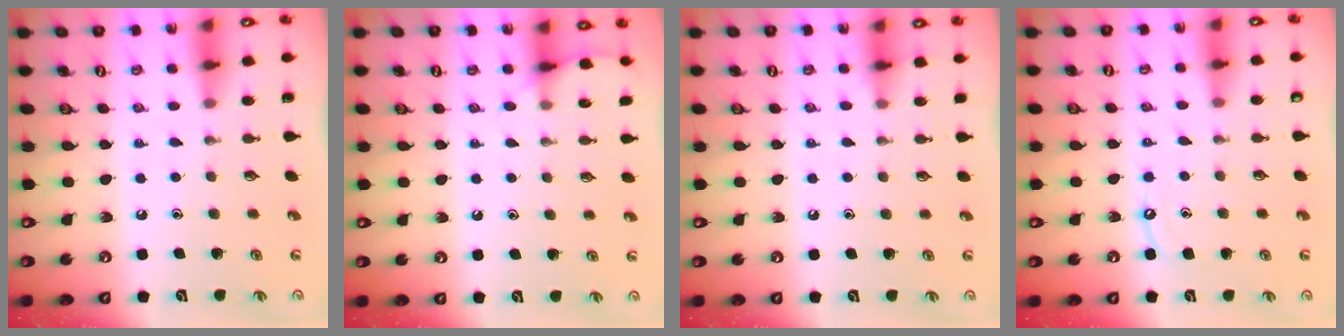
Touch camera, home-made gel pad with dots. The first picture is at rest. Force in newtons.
{"total": 5.8, "press": 5.8, "slide": 0.7}
{"total": 5.2, "press": 5.1, "slide": 0.7}
{"total": 5.2, "press": 5.2, "slide": 0.5}